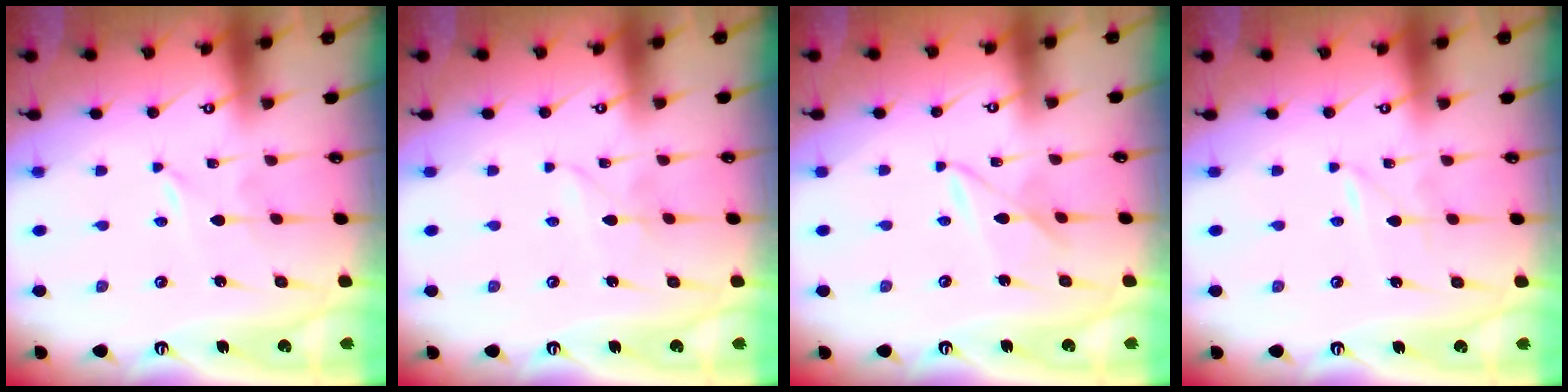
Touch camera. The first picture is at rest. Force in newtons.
{"total": 2.1, "press": 2.1, "slide": 0.2}
{"total": 5.3, "press": 5.3, "slide": 0.5}
{"total": 0.9, "press": 0.9, "slide": 0.1}